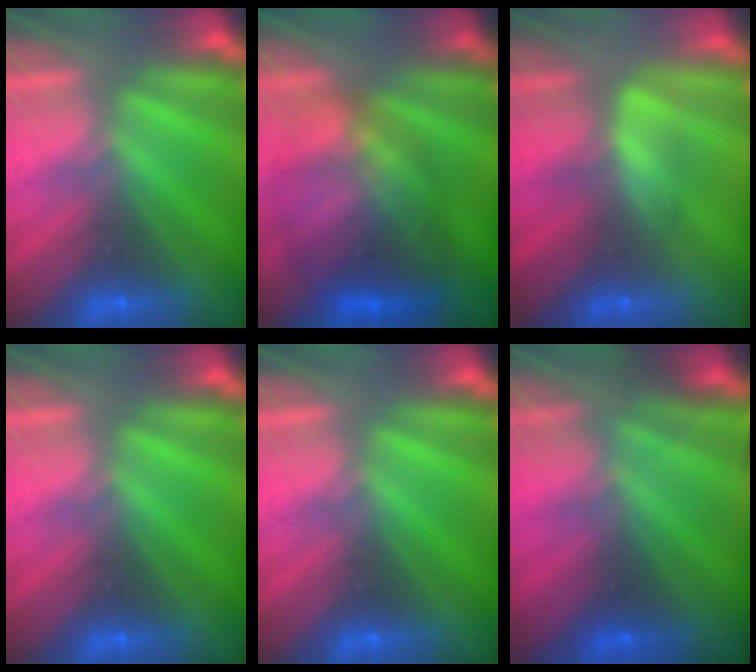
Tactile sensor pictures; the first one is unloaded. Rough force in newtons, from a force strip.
{"total": 7.5}
{"total": 2.6}
{"total": 0.0}
{"total": 0.0}
{"total": 4.5}